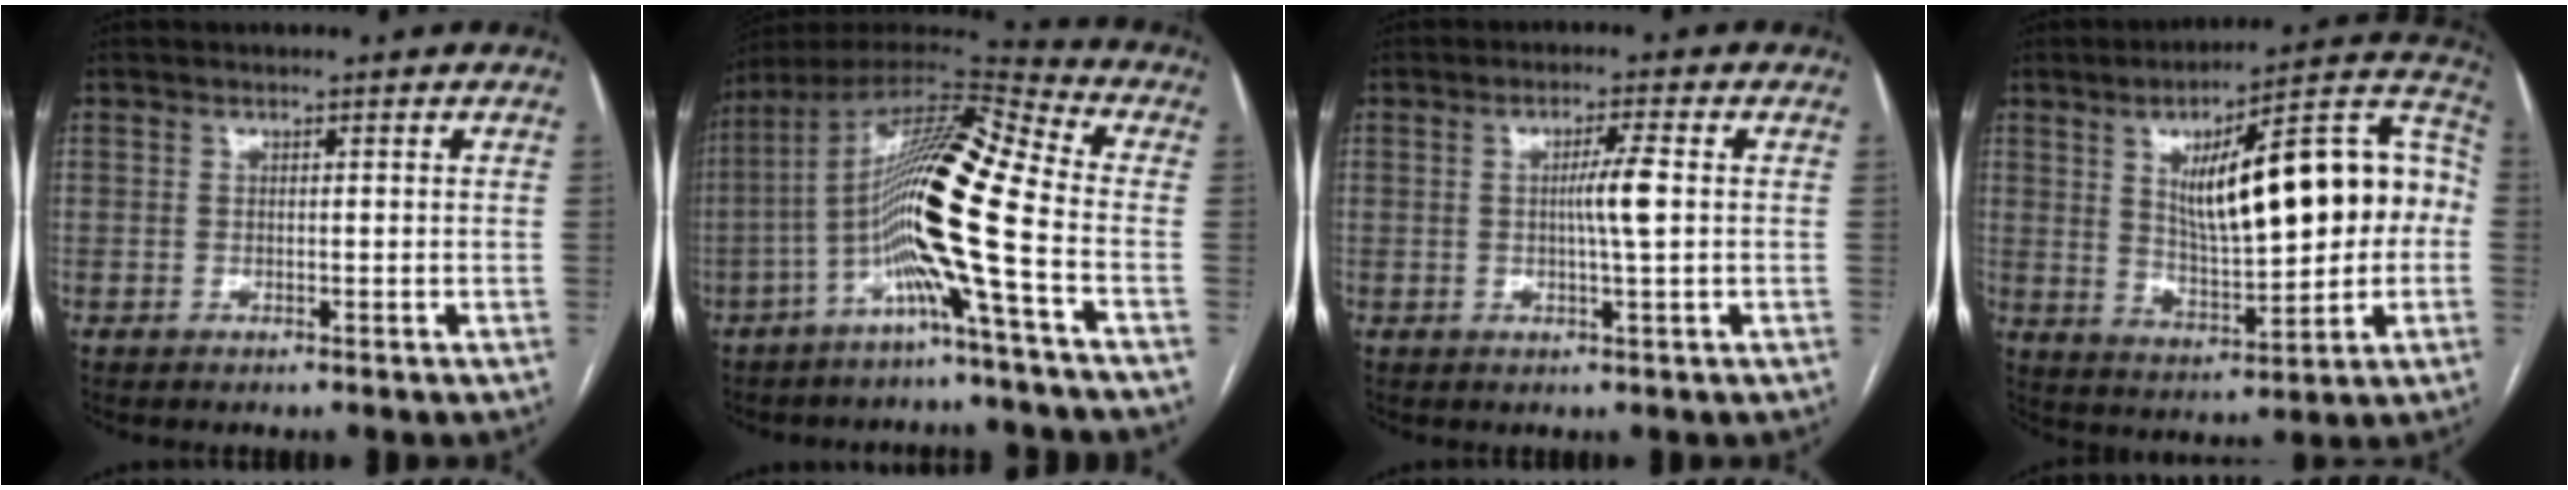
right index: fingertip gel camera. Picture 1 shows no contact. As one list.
[{"total": 16.2, "force": [-4.4, -1.3, 15.5], "torque": [-0.282, 0.011, -0.099]}, {"total": 4.1, "force": [0.1, -0.4, 4.1], "torque": [-0.075, -0.002, 0.003]}, {"total": 21.5, "force": [2.5, 5.8, 20.6], "torque": [-0.309, 0.040, 0.044]}]